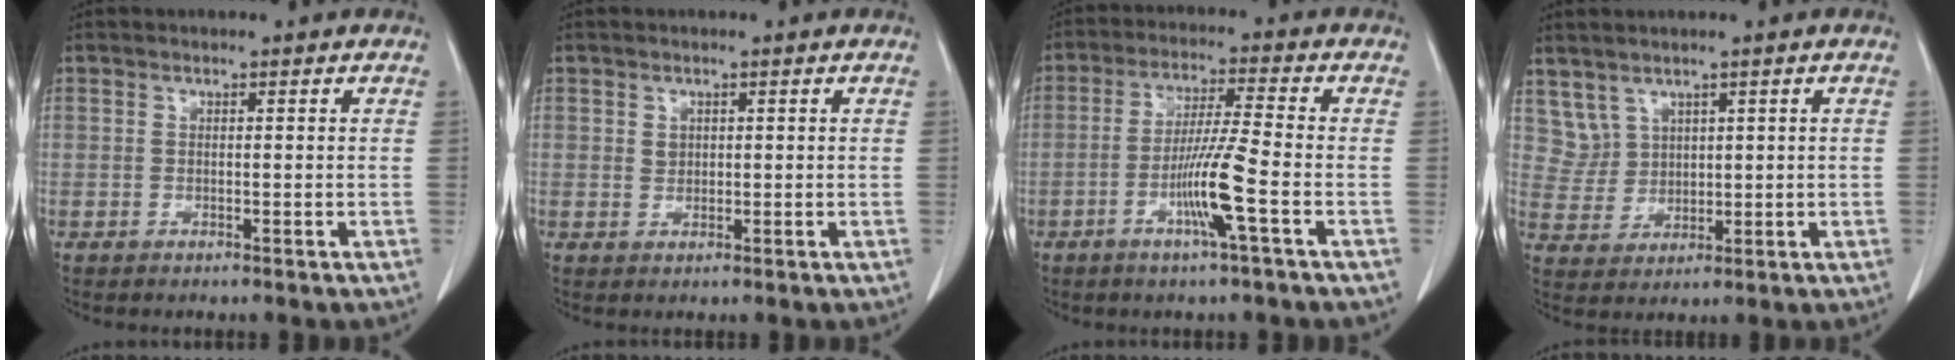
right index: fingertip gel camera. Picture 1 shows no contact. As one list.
[{"total": 1.1, "force": [0.4, 1.0, 0.4], "torque": [-0.006, -0.001, 0.006]}, {"total": 8.1, "force": [-2.9, -0.8, 7.6], "torque": [-0.145, -0.006, -0.056]}, {"total": 4.3, "force": [3.0, 3.1, 0.0], "torque": [0.001, 0.010, 0.071]}]